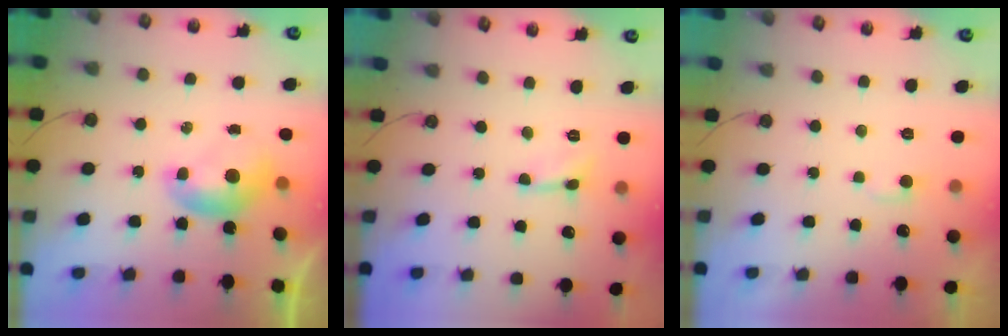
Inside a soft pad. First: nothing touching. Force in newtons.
{"total": 1.7, "press": 1.7, "slide": 0.5}
{"total": 3.2, "press": 3.2, "slide": 0.4}